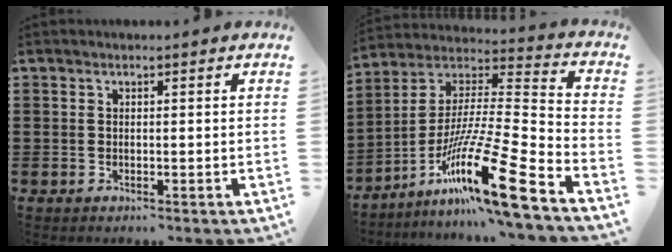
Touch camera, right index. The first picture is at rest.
{"total": 18.3, "force": [-11.0, 1.4, 14.6], "torque": [-0.263, 0.008, -0.198]}